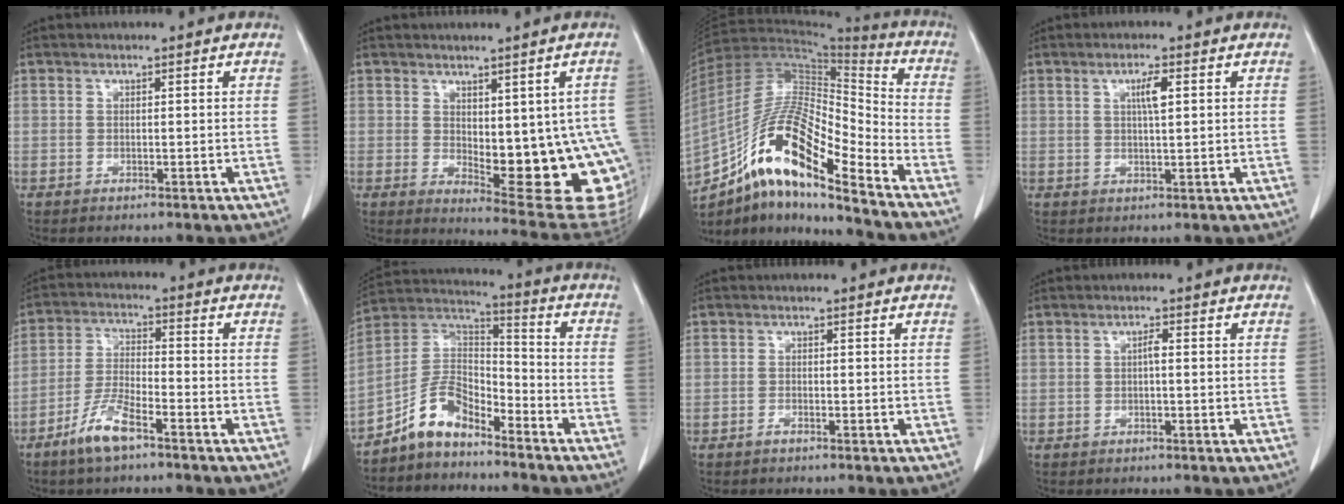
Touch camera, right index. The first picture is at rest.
{"total": 16.2, "force": [-1.5, 5.5, 15.2], "torque": [-0.129, -0.004, 0.002]}
{"total": 18.5, "force": [-11.8, 3.4, 13.9], "torque": [-0.266, 0.016, -0.205]}
{"total": 2.9, "force": [0.9, 0.3, 2.8], "torque": [-0.050, 0.001, 0.016]}
{"total": 7.1, "force": [-4.7, 1.4, 5.1], "torque": [-0.112, -0.007, -0.094]}
{"total": 9.1, "force": [-6.9, 3.9, 4.3], "torque": [-0.091, 0.033, -0.135]}
{"total": 0.7, "force": [-0.6, 0.1, 0.3], "torque": [-0.008, 0.001, -0.008]}
{"total": 1.1, "force": [-0.1, 0.2, 1.1], "torque": [-0.019, 0.003, 0.000]}